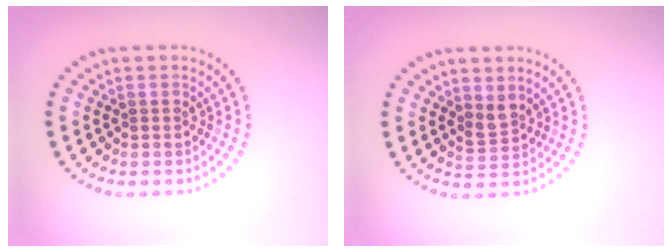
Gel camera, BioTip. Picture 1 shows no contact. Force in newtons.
{"total": 1.7, "press": 1.3, "slide": 1.1}